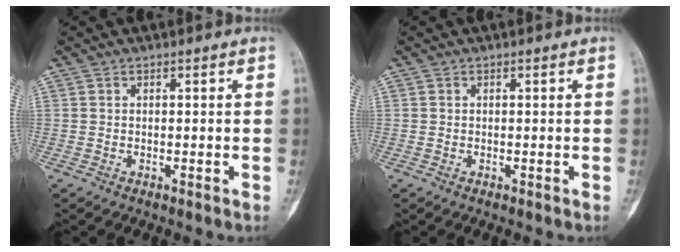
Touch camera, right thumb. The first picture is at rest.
{"total": 0.0}